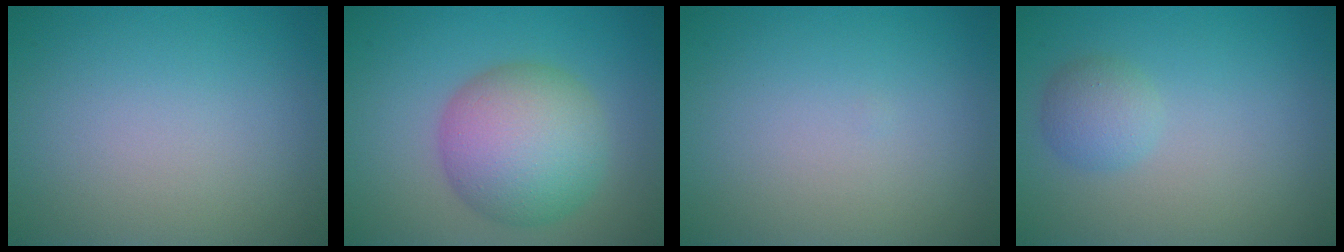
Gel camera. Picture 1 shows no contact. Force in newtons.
{"total": 7.9, "press": 7.9, "slide": 0.3}
{"total": 0.0}
{"total": 2.0, "press": 2.0, "slide": 0.1}